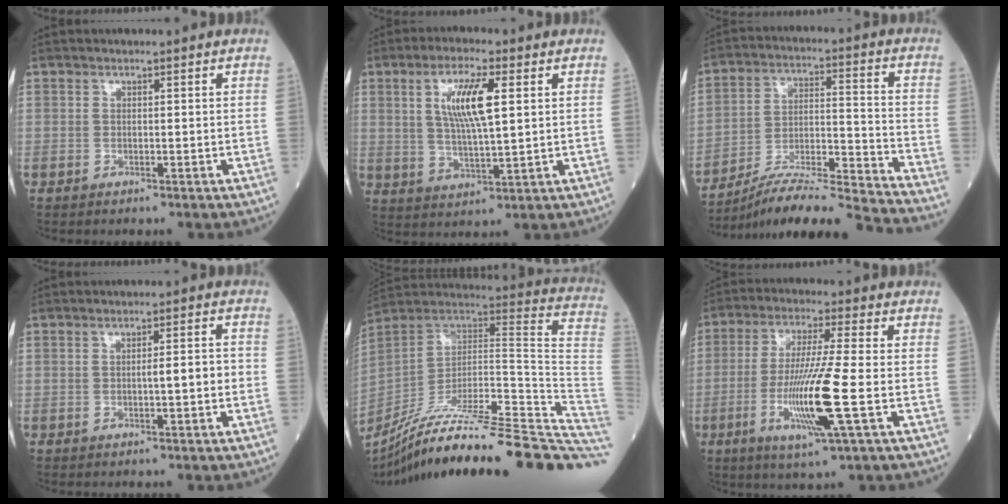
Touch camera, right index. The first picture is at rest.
{"total": 9.2, "force": [2.7, 1.5, 8.6], "torque": [-0.163, 0.001, 0.051]}
{"total": 19.1, "force": [-17.7, -1.9, 6.9], "torque": [-0.109, -0.003, -0.289]}
{"total": 3.2, "force": [-0.5, 0.3, 3.2], "torque": [-0.045, 0.004, -0.007]}
{"total": 36.5, "force": [-29.2, 0.1, 21.9], "torque": [-0.186, -0.041, -0.422]}
{"total": 12.4, "force": [-3.1, -0.5, 12.0], "torque": [-0.239, -0.018, -0.064]}